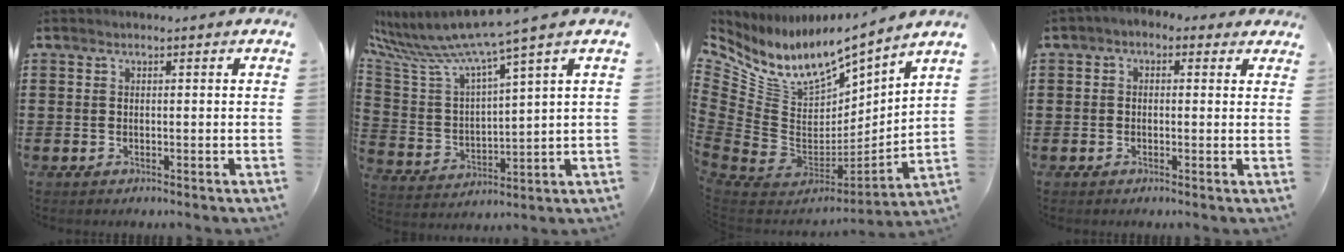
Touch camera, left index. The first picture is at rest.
{"total": 7.9, "force": [7.0, -0.4, 3.7], "torque": [-0.106, -0.054, 0.114]}
{"total": 8.9, "force": [5.9, 4.9, 4.5], "torque": [-0.132, -0.058, 0.103]}
{"total": 1.4, "force": [-0.2, 1.2, 0.8], "torque": [-0.020, 0.008, -0.005]}